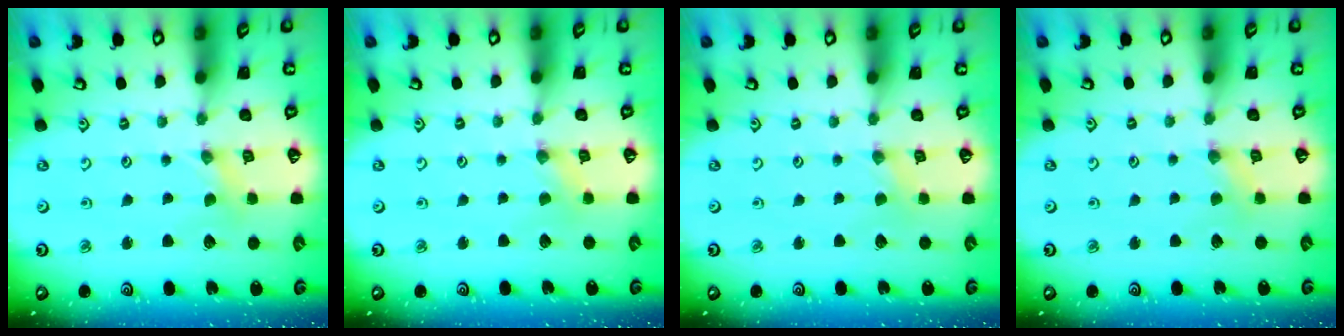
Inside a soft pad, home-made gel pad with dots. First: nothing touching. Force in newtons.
{"total": 0.0}
{"total": 0.0}
{"total": 2.0, "press": 2.0, "slide": 0.3}